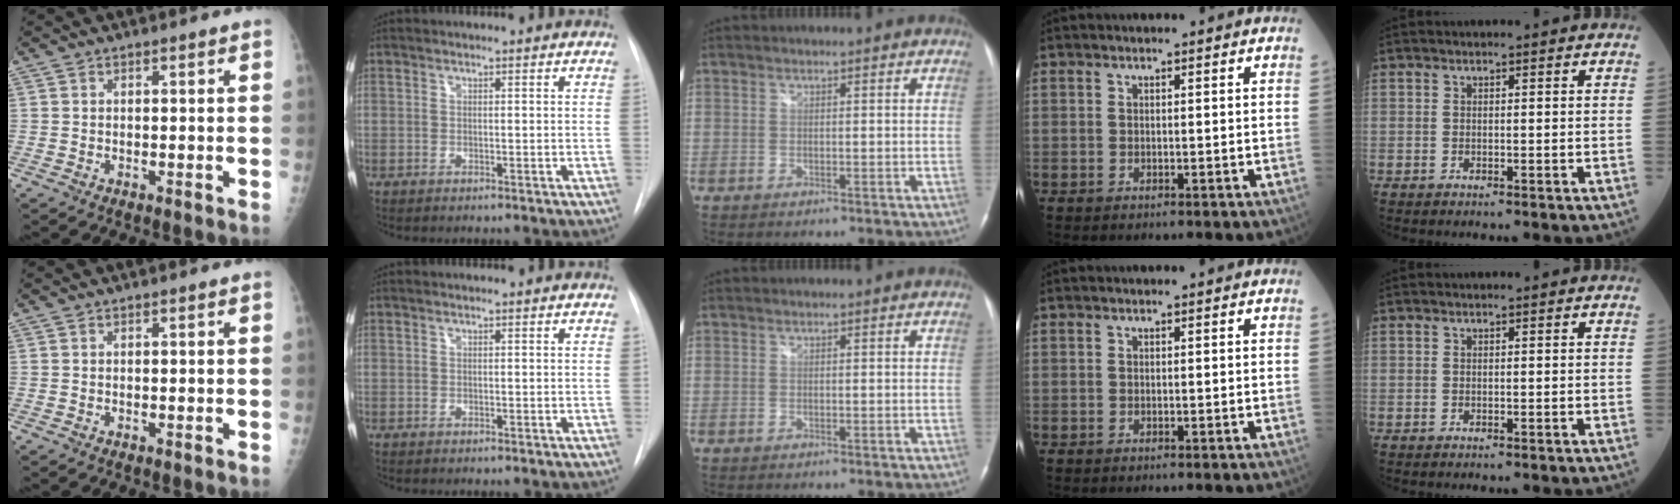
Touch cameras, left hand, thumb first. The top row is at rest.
{"index": {"total": 0.9, "force": [-0.8, 0.1, -0.2], "torque": [0.008, -0.005, -0.011]}}